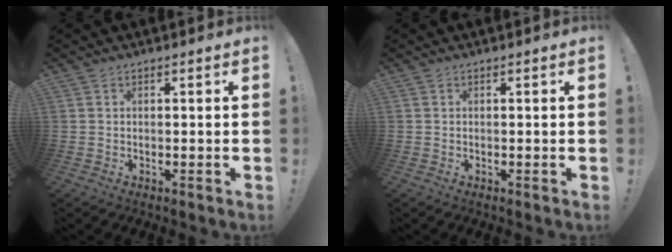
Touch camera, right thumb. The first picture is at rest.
{"total": 0.0}